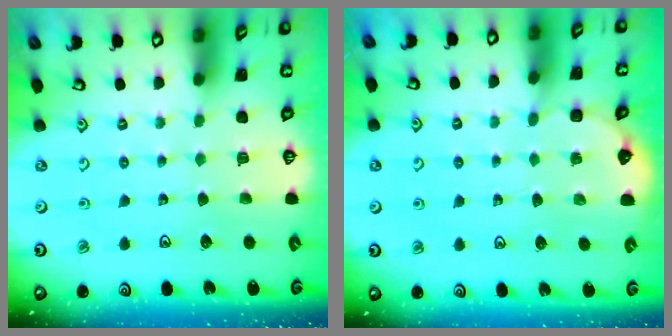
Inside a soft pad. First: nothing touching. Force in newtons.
{"total": 3.1, "press": 3.1, "slide": 0.2}